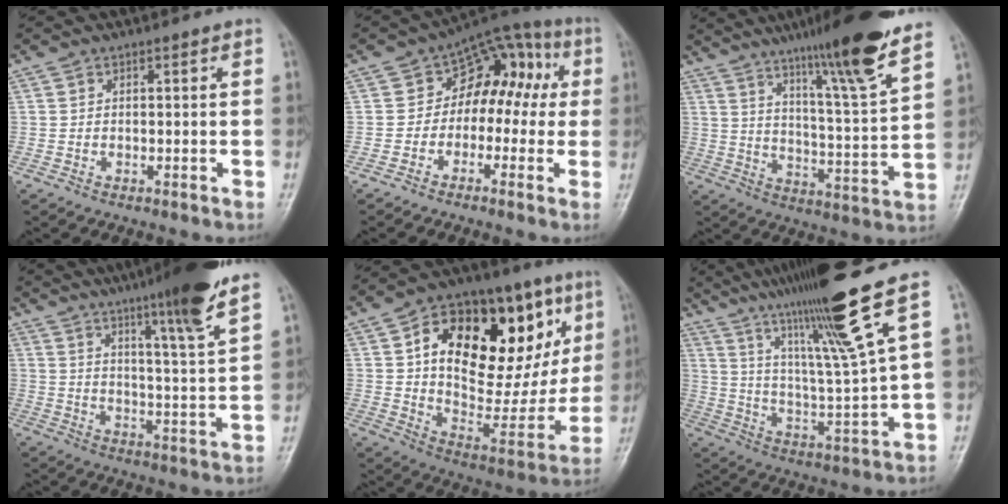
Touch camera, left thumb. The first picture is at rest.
{"total": 11.5, "force": [0.3, 8.5, 7.8], "torque": [-0.044, 0.051, -0.013]}
{"total": 18.4, "force": [12.9, 0.3, 13.0], "torque": [-0.185, -0.063, 0.196]}
{"total": 15.9, "force": [11.1, -0.1, 11.3], "torque": [-0.167, -0.051, 0.160]}
{"total": 31.2, "force": [10.3, 16.3, 24.6], "torque": [-0.328, 0.014, 0.167]}
{"total": 17.1, "force": [10.9, -1.3, 13.1], "torque": [-0.217, -0.056, 0.191]}